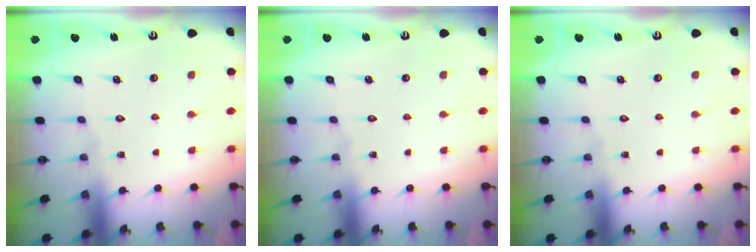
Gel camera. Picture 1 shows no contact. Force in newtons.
{"total": 0.0}
{"total": 0.0}